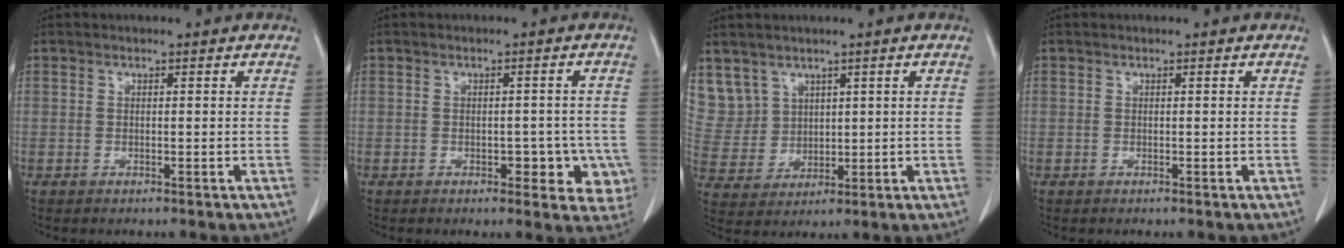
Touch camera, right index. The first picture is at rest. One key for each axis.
{"total": 5.9, "fx": -1.8, "fy": 3.2, "fz": 4.6, "tx": -0.033, "ty": 0.009, "tz": -0.017}
{"total": 8.7, "fx": 5.1, "fy": 7.1, "fz": 0.8, "tx": -0.033, "ty": 0.026, "tz": 0.129}
{"total": 0.0}